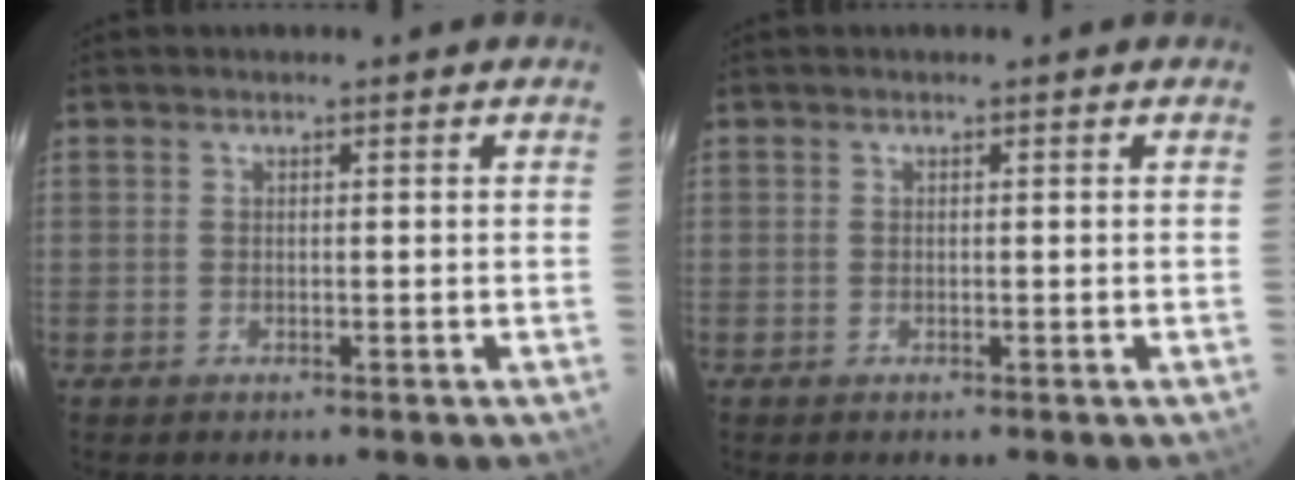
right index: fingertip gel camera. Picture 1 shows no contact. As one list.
[{"total": 0.0}]